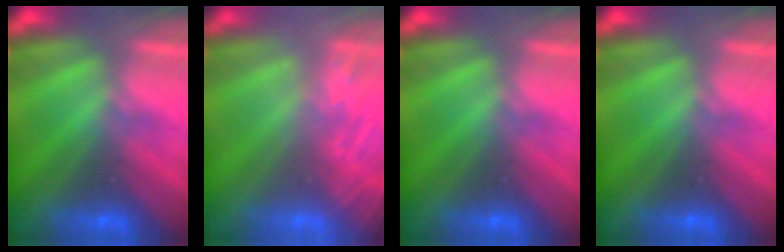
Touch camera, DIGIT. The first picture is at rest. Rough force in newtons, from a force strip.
{"total": 8.5}
{"total": 0.0}
{"total": 0.0}